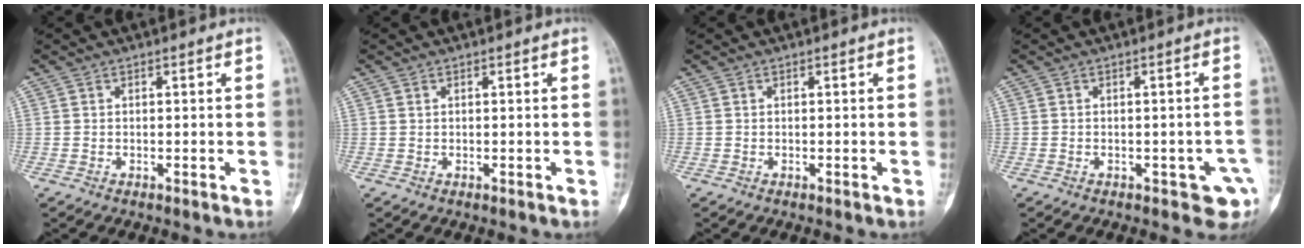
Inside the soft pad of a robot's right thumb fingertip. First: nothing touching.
{"total": 0.0}
{"total": 0.0}
{"total": 5.0, "force": [-2.0, 2.5, 3.8], "torque": [-0.023, 0.012, -0.018]}